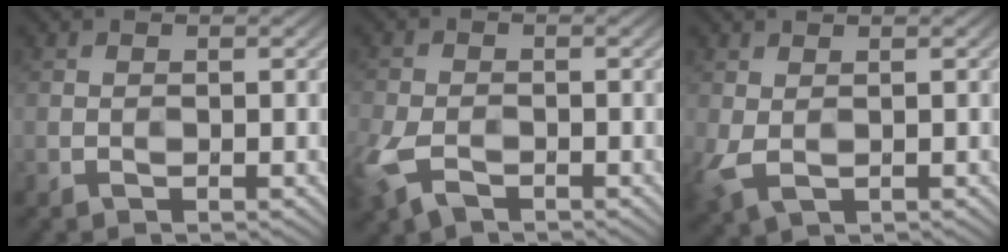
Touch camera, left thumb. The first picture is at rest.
{"total": 7.0, "force": [-3.4, 3.9, 4.7], "torque": [-0.122, -0.025, -0.063]}
{"total": 3.6, "force": [-0.3, 2.1, 2.9], "torque": [-0.073, -0.011, 0.001]}